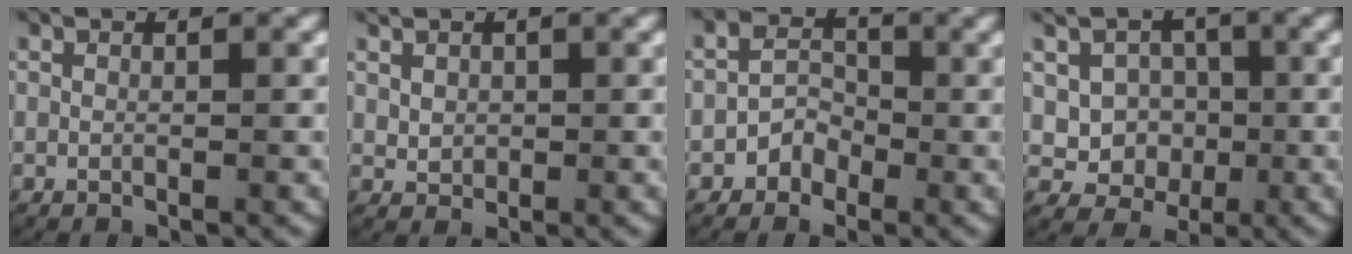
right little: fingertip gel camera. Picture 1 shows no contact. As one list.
[{"total": 1.5, "force": [0.6, 1.2, 0.6], "torque": [-0.019, -0.003, 0.019]}, {"total": 2.9, "force": [-1.1, 2.5, 0.6], "torque": [-0.016, -0.002, -0.025]}, {"total": 6.6, "force": [-1.3, 6.3, 1.5], "torque": [-0.046, -0.028, -0.022]}]